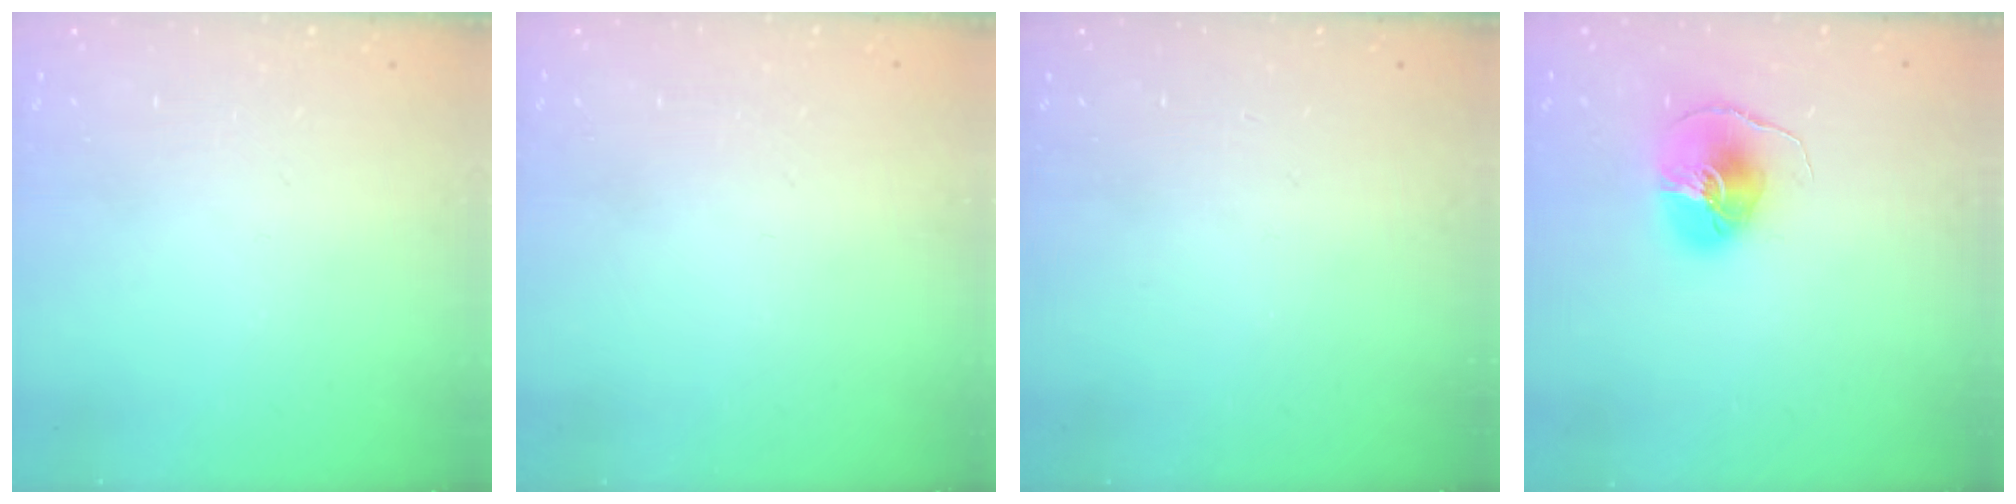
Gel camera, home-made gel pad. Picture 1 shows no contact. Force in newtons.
{"total": 0.9, "press": 0.9, "slide": 0.1}
{"total": 0.0}
{"total": 9.6, "press": 9.6, "slide": 0.8}